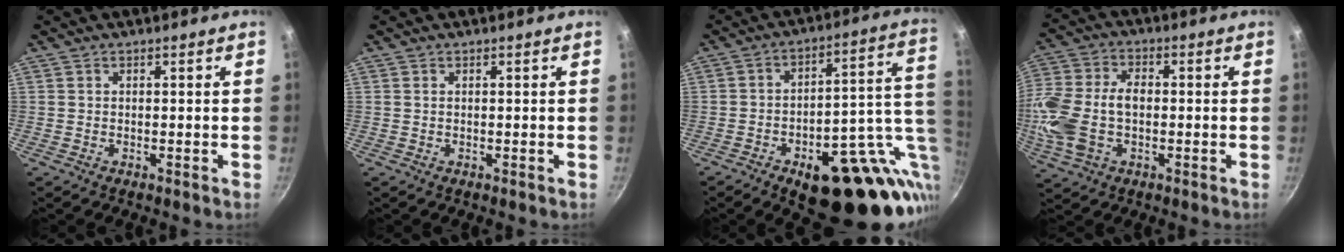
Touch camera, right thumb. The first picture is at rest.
{"total": 0.0}
{"total": 24.5, "force": [-6.0, 11.3, 20.9], "torque": [-0.227, 0.020, -0.072]}
{"total": 15.1, "force": [-1.6, 9.5, 11.6], "torque": [-0.238, 0.027, -0.036]}